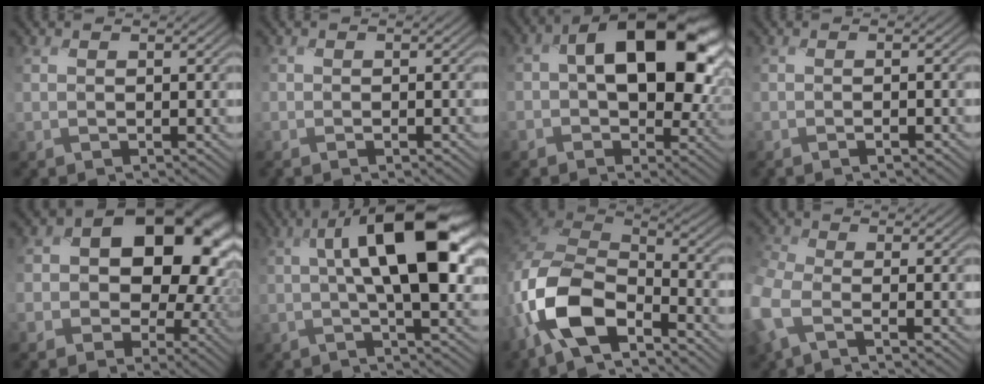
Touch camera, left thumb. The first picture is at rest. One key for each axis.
{"total": 0.6, "fx": -0.6, "fy": 0.1, "fz": 0.0, "tx": 0.004, "ty": -0.002, "tz": -0.012}
{"total": 14.0, "fx": 2.2, "fy": 8.6, "fz": 10.8, "tx": -0.163, "ty": -0.006, "tz": 0.040}
{"total": 1.0, "fx": -0.7, "fy": 0.0, "fz": 0.7, "tx": -0.010, "ty": 0.003, "tz": -0.015}
{"total": 14.2, "fx": 0.7, "fy": 11.1, "fz": 8.8, "tx": -0.121, "ty": -0.014, "tz": 0.014}
{"total": 11.7, "fx": 1.6, "fy": 3.5, "fz": 11.0, "tx": -0.169, "ty": 0.009, "tz": 0.012}
{"total": 12.0, "fx": -6.9, "fy": 5.9, "fz": 7.9, "tx": -0.175, "ty": -0.016, "tz": -0.148}
{"total": 5.4, "fx": -2.7, "fy": 2.7, "fz": 3.8, "tx": -0.115, "ty": -0.009, "tz": -0.073}